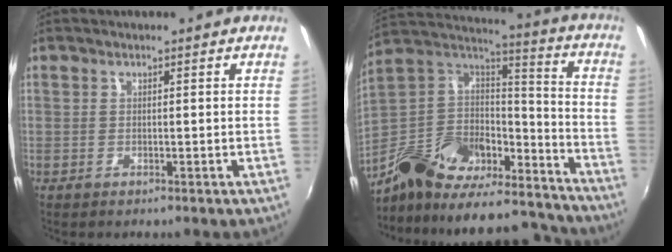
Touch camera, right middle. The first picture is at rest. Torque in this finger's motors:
{"motor_torque": [0.94, -1.19, 0.26, 0.08]}